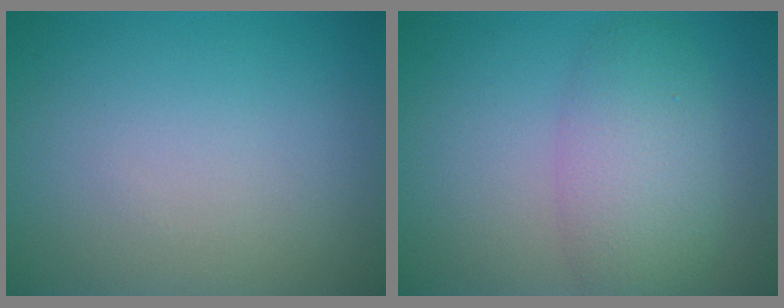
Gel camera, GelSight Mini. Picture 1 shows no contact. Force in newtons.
{"total": 5.0, "press": 5.0, "slide": 0.1}